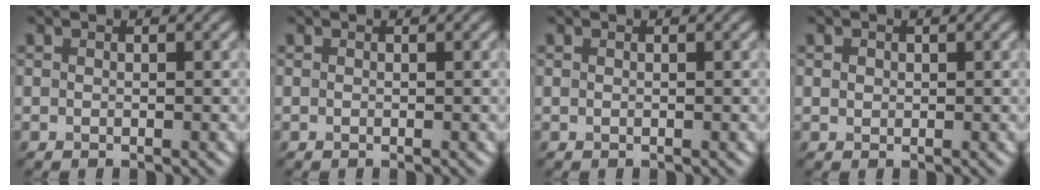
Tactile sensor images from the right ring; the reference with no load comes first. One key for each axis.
{"total": 0.0}
{"total": 0.0}
{"total": 0.7, "fx": 0.2, "fy": 0.6, "fz": 0.2, "tx": -0.001, "ty": -0.002, "tz": 0.004}